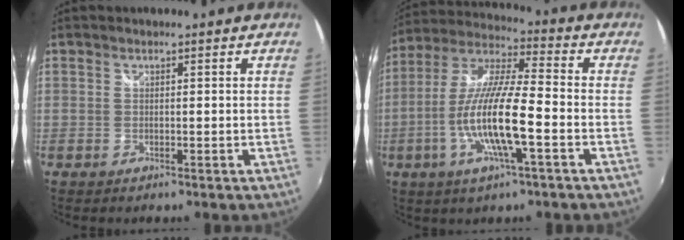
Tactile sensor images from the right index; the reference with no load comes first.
{"total": 14.7, "force": [-4.5, 2.2, 13.8], "torque": [-0.271, -0.009, -0.088]}